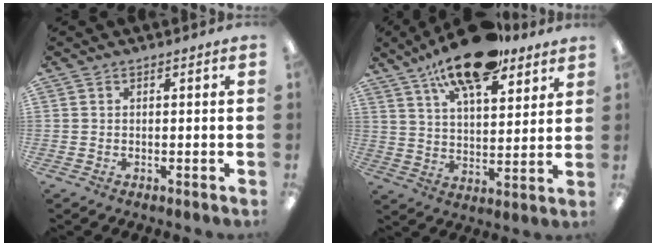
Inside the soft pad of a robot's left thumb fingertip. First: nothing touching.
{"total": 17.3, "force": [12.0, 6.5, 10.5], "torque": [-0.175, -0.052, 0.203]}